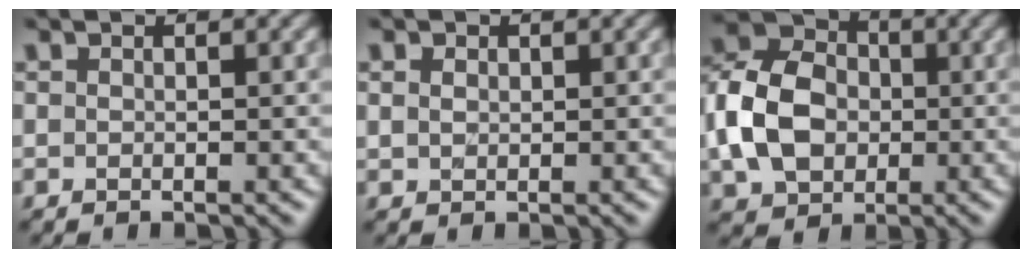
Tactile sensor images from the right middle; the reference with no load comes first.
{"total": 0.8, "force": [0.5, 0.6, 0.2], "torque": [-0.005, 0.002, 0.012]}
{"total": 8.2, "force": [-0.7, 6.4, 5.1], "torque": [-0.122, 0.017, -0.029]}